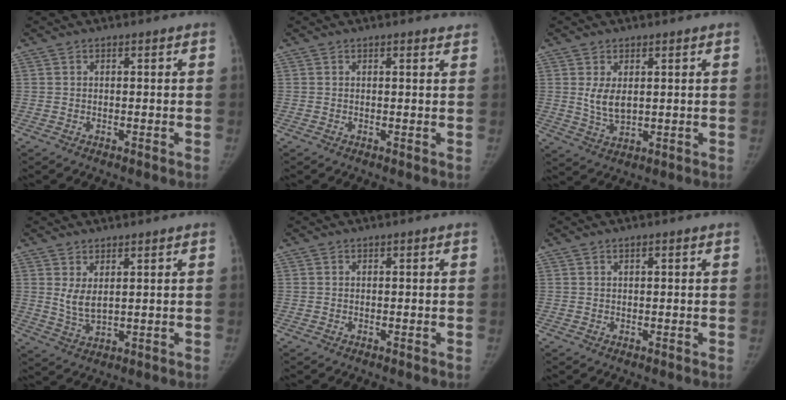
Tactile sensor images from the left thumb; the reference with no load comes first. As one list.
[{"total": 1.3, "force": [1.2, 0.2, 0.4], "torque": [-0.002, -0.006, 0.013]}, {"total": 4.8, "force": [1.1, 2.8, 3.7], "torque": [-0.063, -0.015, 0.029]}, {"total": 4.1, "force": [1.6, 1.9, 3.3], "torque": [-0.059, -0.020, 0.040]}, {"total": 0.0}, {"total": 0.7, "force": [0.4, 0.2, 0.6], "torque": [-0.010, 0.000, 0.007]}]